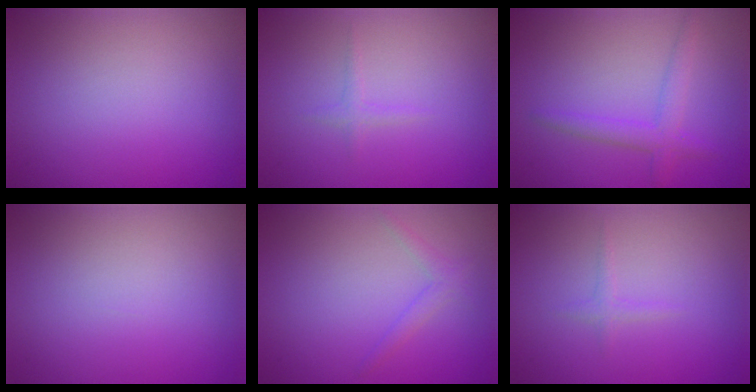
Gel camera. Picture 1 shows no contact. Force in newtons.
{"total": 0.8, "press": 0.8, "slide": 0.1}
{"total": 2.5, "press": 2.5, "slide": 0.1}
{"total": 0.0}
{"total": 1.3, "press": 1.3, "slide": 0.1}
{"total": 0.8, "press": 0.8, "slide": 0.1}